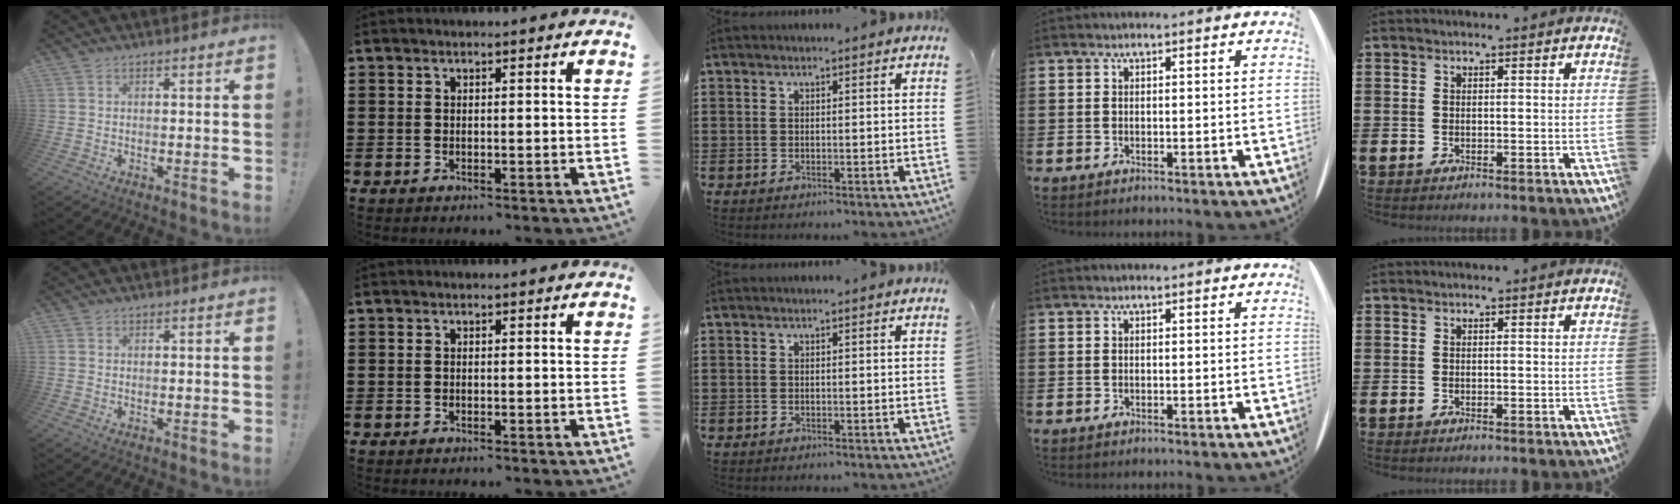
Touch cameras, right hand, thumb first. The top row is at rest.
{}